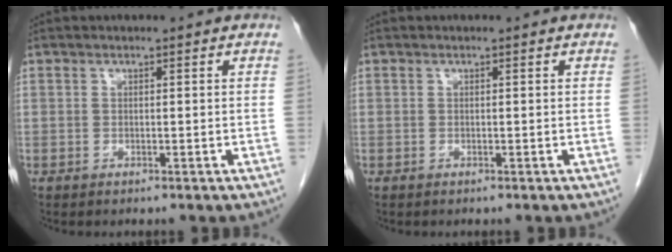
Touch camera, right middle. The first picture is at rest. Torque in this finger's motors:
{"motor_torque": [0.35, -0.11, 0.13, 0.02]}